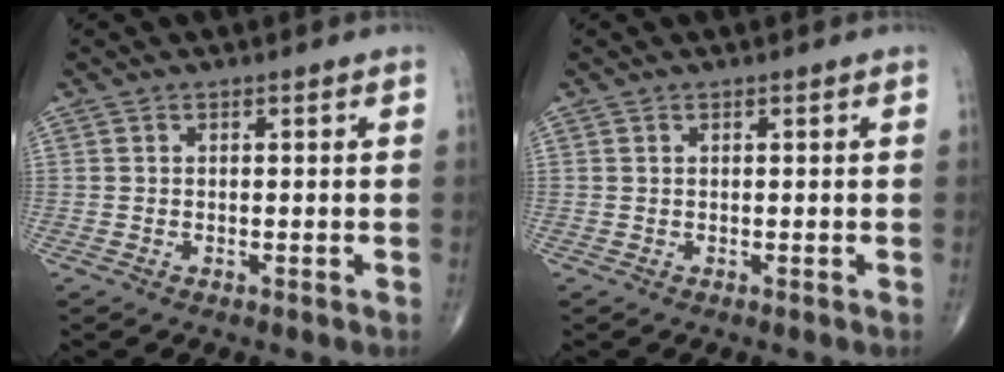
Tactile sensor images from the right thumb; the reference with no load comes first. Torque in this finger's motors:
{"motor_torque": [0.14, 0.04, -0.03, -0.09, 0.02]}